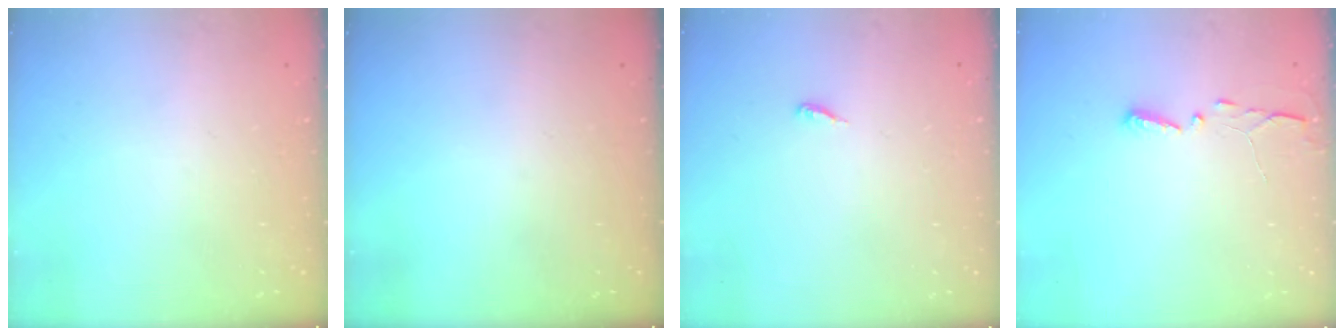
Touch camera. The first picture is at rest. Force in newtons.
{"total": 0.0}
{"total": 3.2, "press": 3.2, "slide": 0.2}
{"total": 2.9, "press": 2.9, "slide": 0.4}